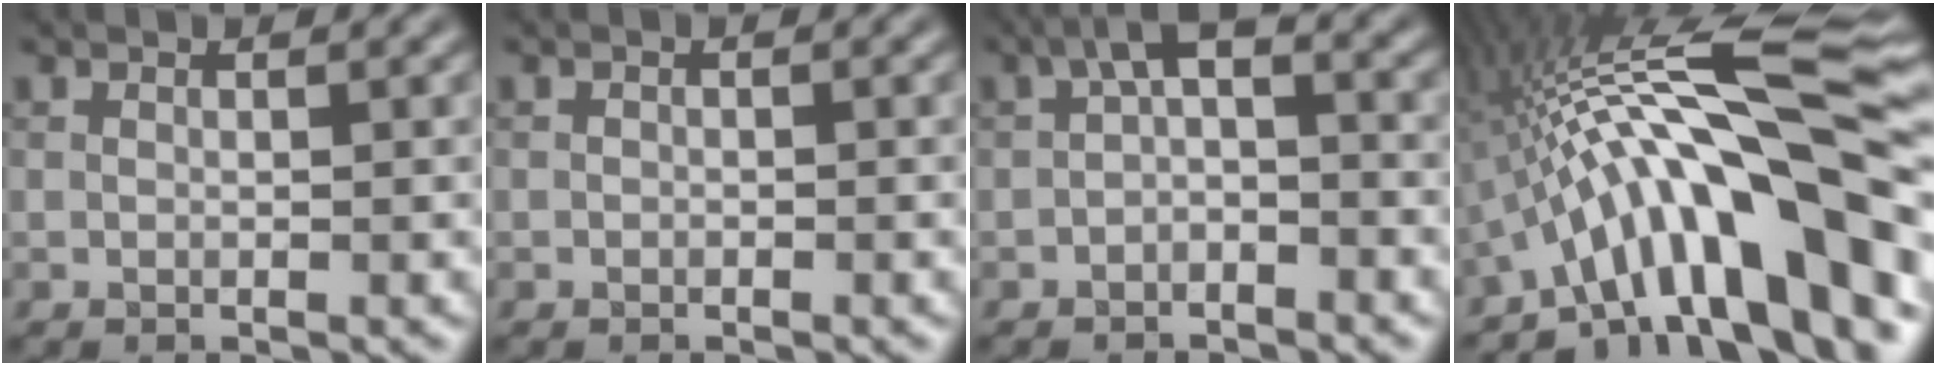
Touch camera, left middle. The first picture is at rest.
{"total": 0.0}
{"total": 3.2, "force": [-0.5, 1.5, 2.8], "torque": [-0.047, 0.016, -0.020]}
{"total": 16.5, "force": [-3.7, 3.7, 15.6], "torque": [-0.225, 0.045, -0.066]}